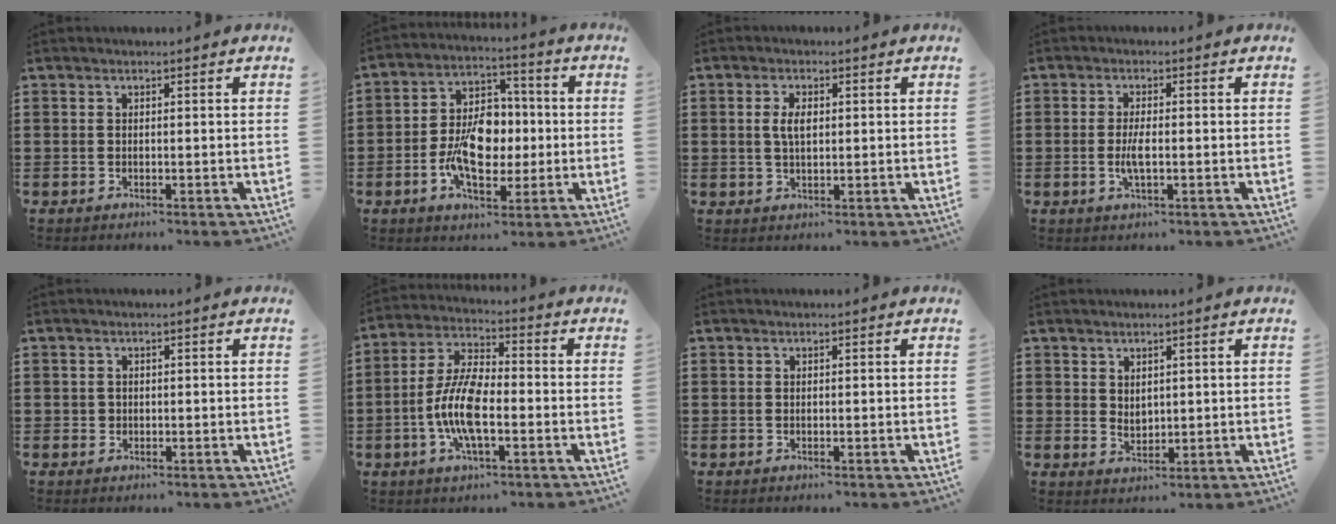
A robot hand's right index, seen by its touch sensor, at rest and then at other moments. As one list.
[{"total": 9.9, "force": [-1.5, 6.2, 7.6], "torque": [-0.155, 0.002, -0.036]}, {"total": 3.2, "force": [0.5, 1.5, 2.8], "torque": [-0.058, 0.007, 0.008]}, {"total": 3.2, "force": [-0.6, 1.0, 3.0], "torque": [-0.067, -0.003, -0.016]}, {"total": 0.8, "force": [0.2, 0.7, 0.2], "torque": [-0.004, 0.005, 0.003]}, {"total": 9.6, "force": [-2.3, 3.7, 8.5], "torque": [-0.199, -0.010, -0.051]}, {"total": 0.0}, {"total": 2.0, "force": [1.5, 1.3, 0.6], "torque": [-0.015, 0.005, 0.028]}]